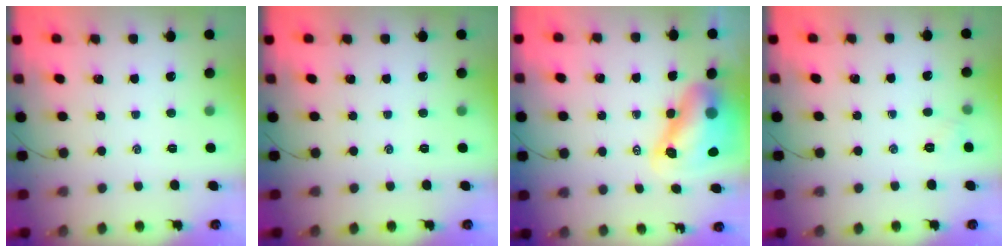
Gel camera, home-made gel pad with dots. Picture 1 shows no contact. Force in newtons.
{"total": 0.0}
{"total": 10.4, "press": 9.9, "slide": 3.0}
{"total": 2.9, "press": 2.7, "slide": 1.0}